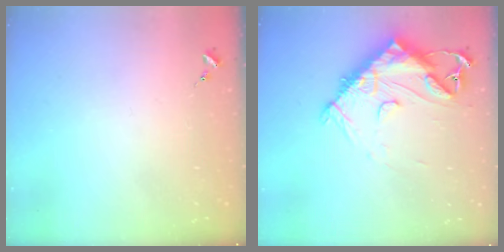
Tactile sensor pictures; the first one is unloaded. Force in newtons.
{"total": 14.6, "press": 14.5, "slide": 1.1}